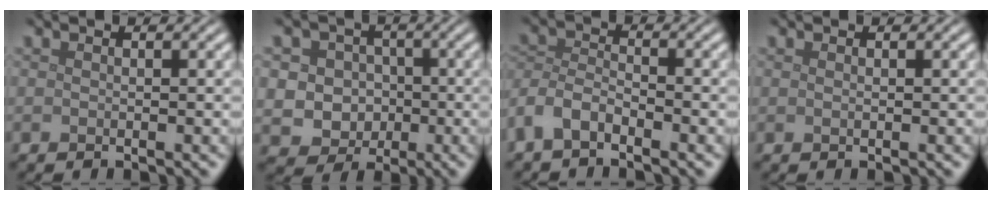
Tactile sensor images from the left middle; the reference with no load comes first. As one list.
[{"total": 5.8, "force": [0.1, 5.3, 2.3], "torque": [-0.028, 0.022, -0.023]}, {"total": 3.2, "force": [-2.4, 1.2, 1.7], "torque": [-0.037, 0.003, -0.059]}, {"total": 0.0}]